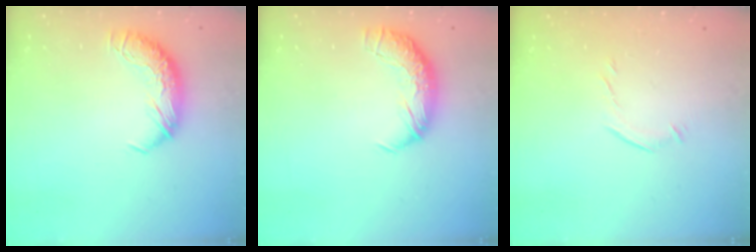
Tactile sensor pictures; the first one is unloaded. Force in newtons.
{"total": 2.4, "press": 1.0, "slide": 2.2}
{"total": 7.5, "press": 7.5, "slide": 0.6}